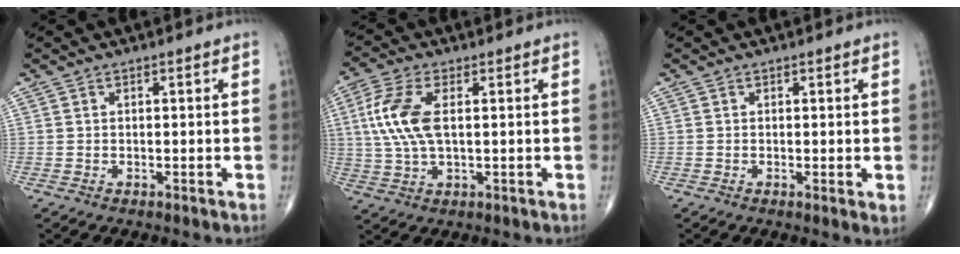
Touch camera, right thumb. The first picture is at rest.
{"total": 10.0, "force": [1.6, 4.7, 8.7], "torque": [-0.208, 0.005, 0.031]}
{"total": 1.7, "force": [-0.1, 0.3, 1.6], "torque": [-0.031, -0.007, -0.006]}